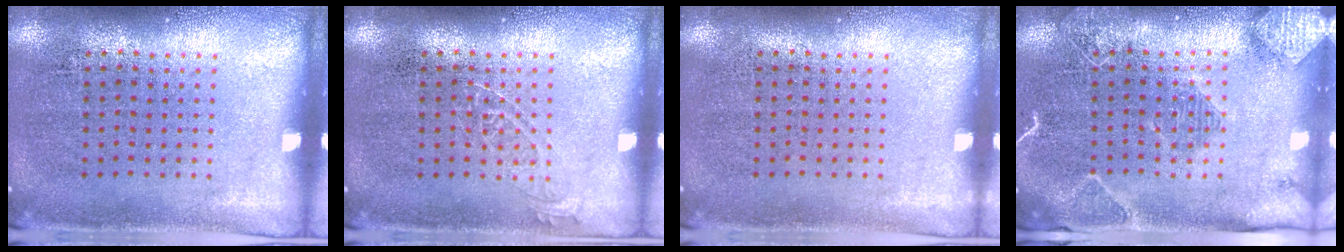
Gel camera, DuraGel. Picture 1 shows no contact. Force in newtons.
{"total": 1.0, "press": 1.0, "slide": 0.1}
{"total": 0.0}
{"total": 2.1, "press": 2.0, "slide": 0.5}